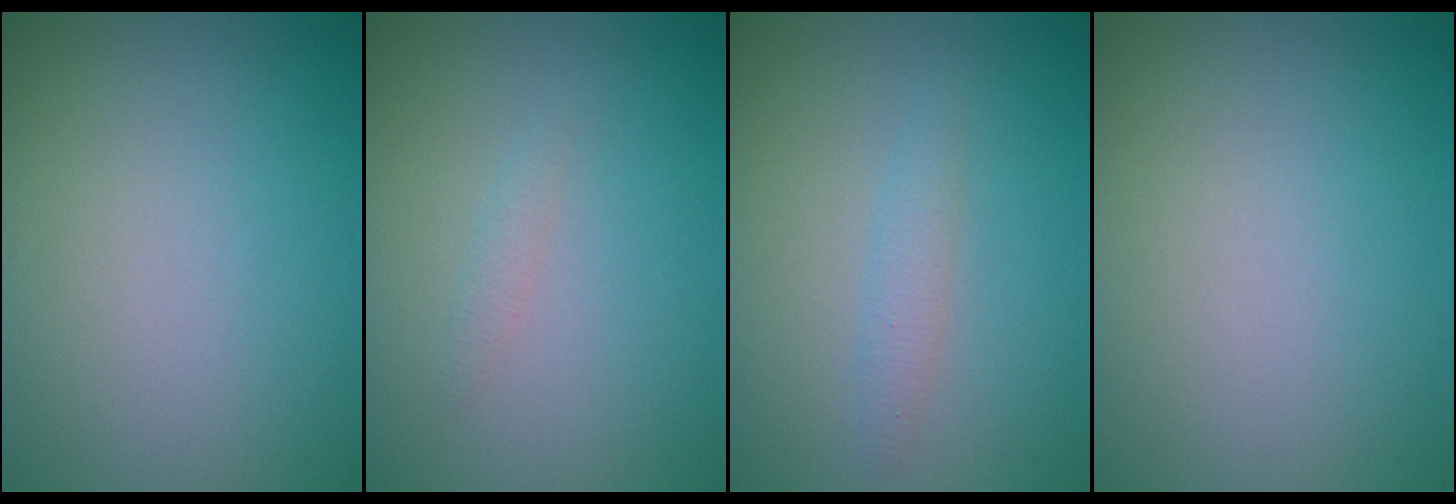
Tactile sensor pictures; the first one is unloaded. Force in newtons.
{"total": 0.7, "press": 0.7, "slide": 0.0}
{"total": 1.4, "press": 1.4, "slide": 0.0}
{"total": 0.0}